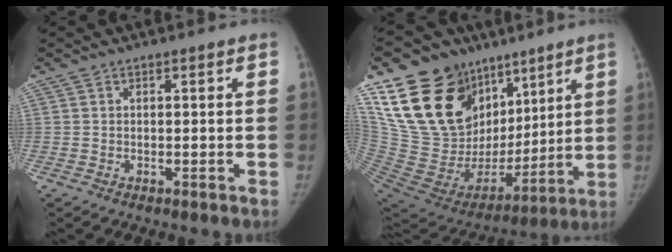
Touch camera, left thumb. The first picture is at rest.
{"total": 30.7, "force": [12.8, 20.0, 19.5], "torque": [-0.325, -0.003, 0.245]}